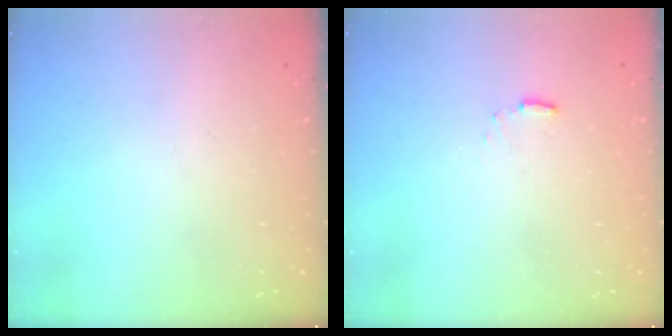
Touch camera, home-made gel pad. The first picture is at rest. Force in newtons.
{"total": 2.9, "press": 2.9, "slide": 0.5}